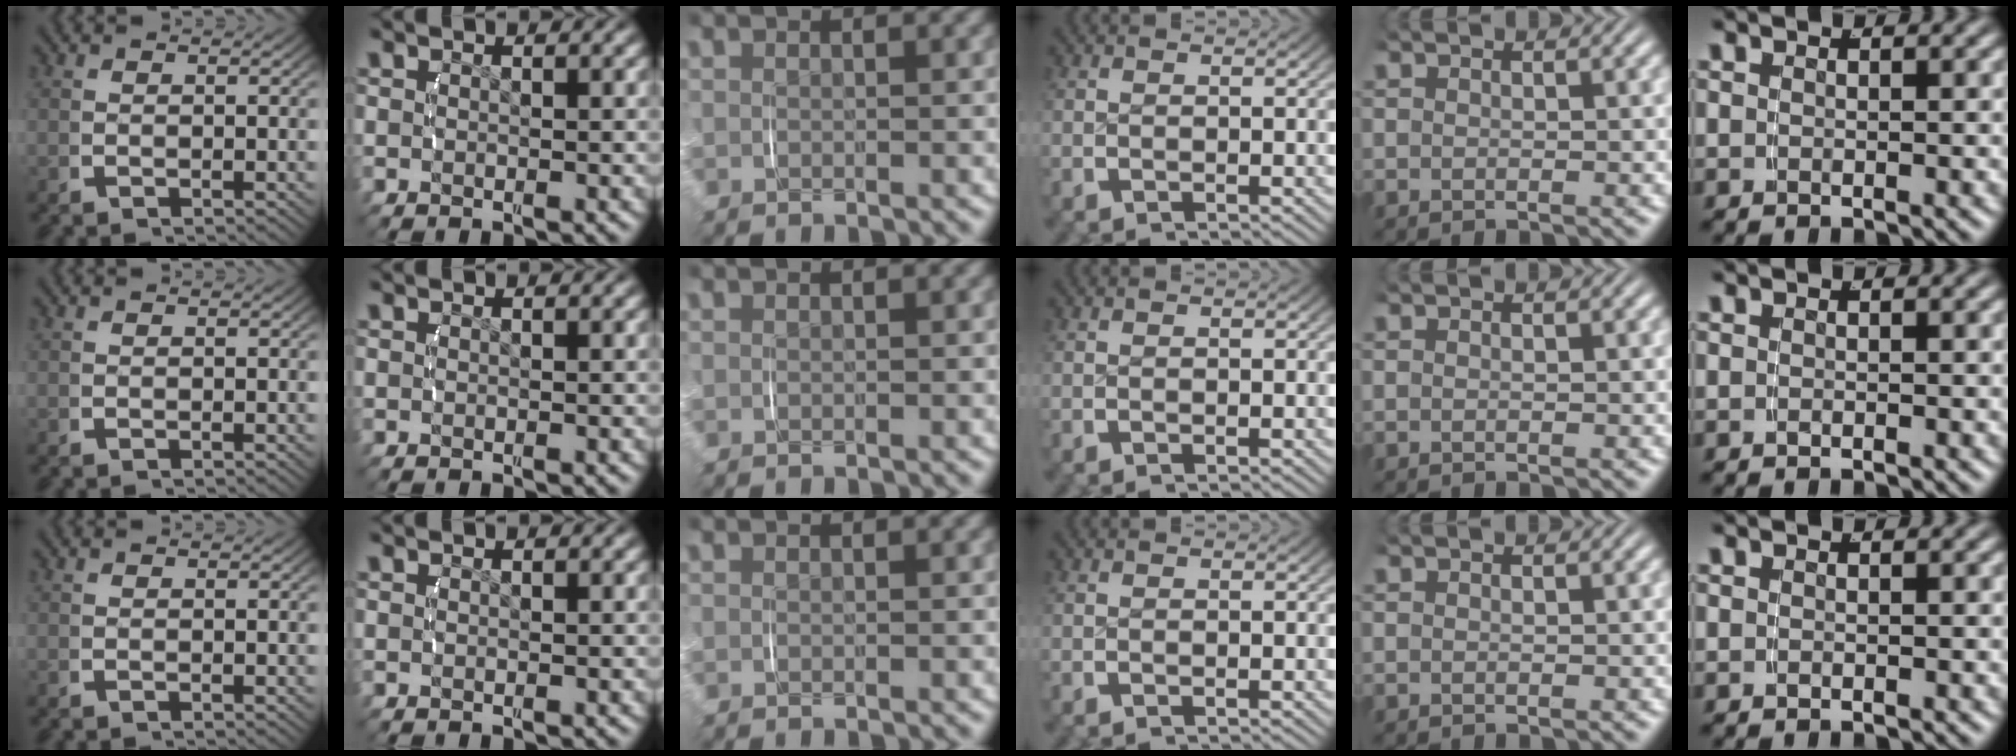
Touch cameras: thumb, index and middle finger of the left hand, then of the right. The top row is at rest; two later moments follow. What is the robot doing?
{"motion": "lift_and_place", "object": "napkin"}